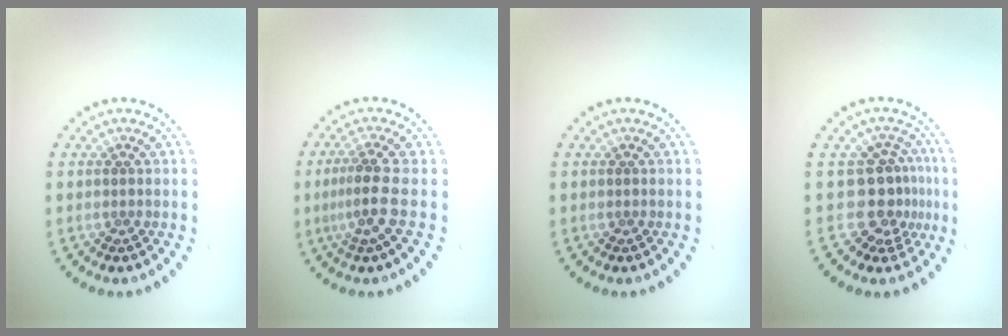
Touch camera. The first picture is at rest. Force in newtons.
{"total": 2.8, "press": 2.2, "slide": 1.7}
{"total": 0.0}
{"total": 3.5, "press": 2.6, "slide": 2.4}